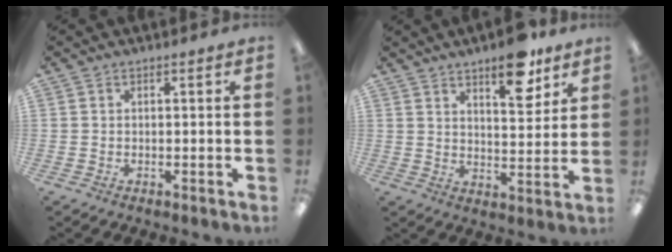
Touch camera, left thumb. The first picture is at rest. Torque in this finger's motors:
{"motor_torque": [0.26, 0.26, 0.09, -0.16, 0.07]}